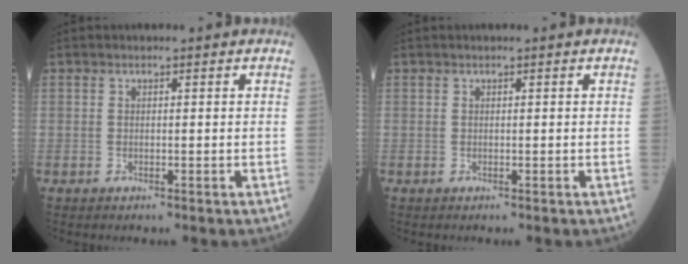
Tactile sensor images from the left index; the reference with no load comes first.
{"total": 0.0}